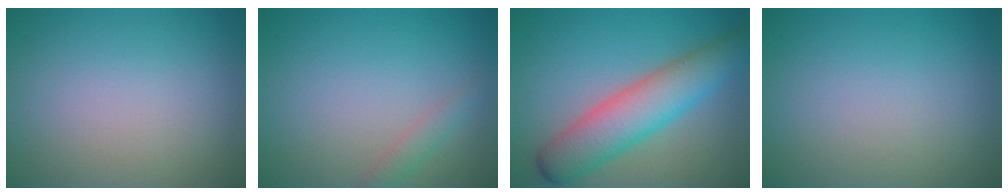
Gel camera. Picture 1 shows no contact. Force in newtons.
{"total": 1.3, "press": 1.3, "slide": 0.1}
{"total": 7.0, "press": 6.9, "slide": 0.2}
{"total": 0.0}